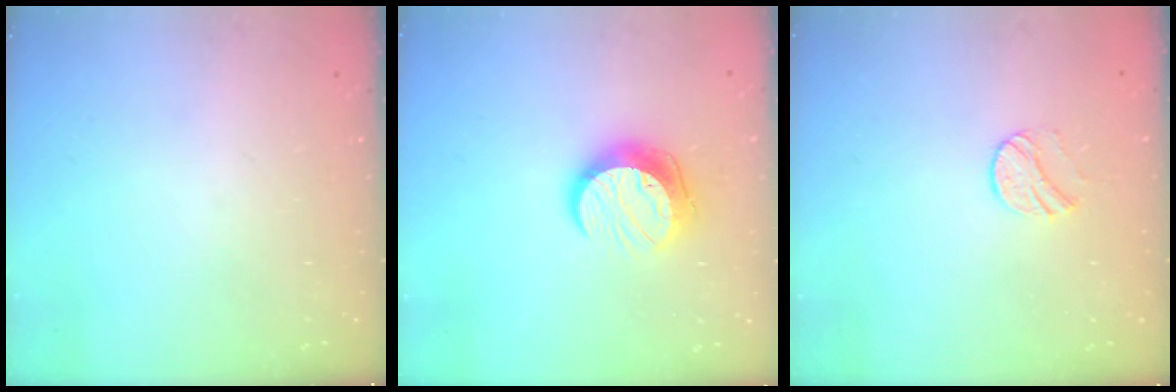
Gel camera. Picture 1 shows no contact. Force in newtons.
{"total": 11.3, "press": 11.3, "slide": 0.3}
{"total": 7.0, "press": 7.0, "slide": 0.6}